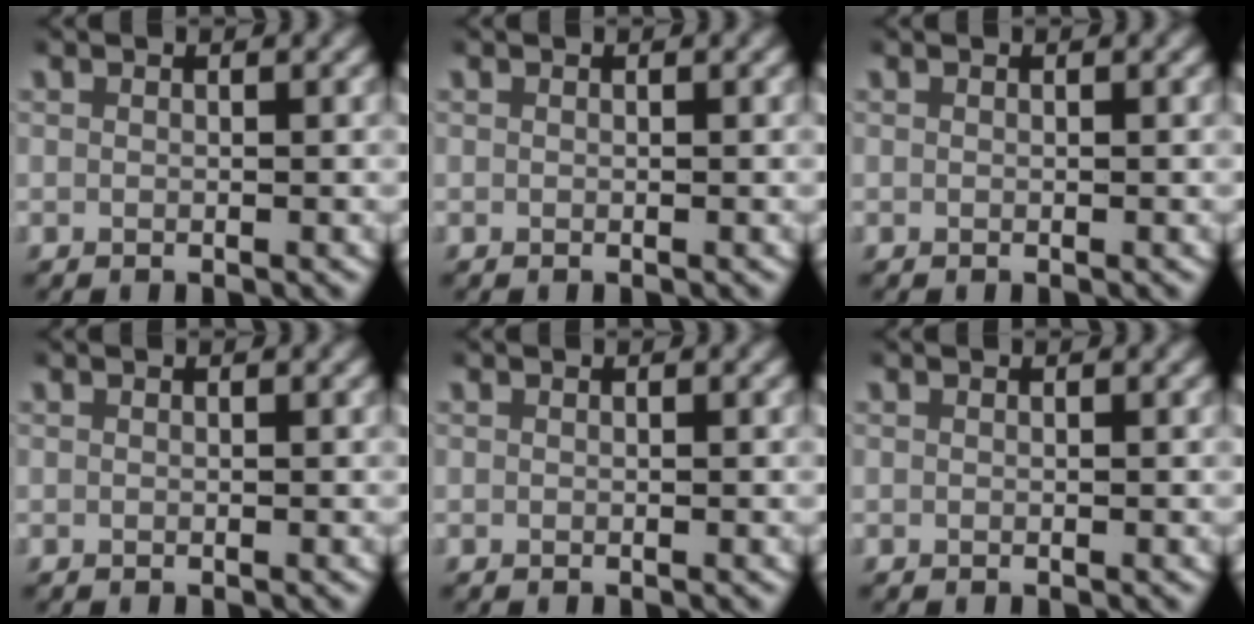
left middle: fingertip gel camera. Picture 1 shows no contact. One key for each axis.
{"total": 0.0}
{"total": 0.0}
{"total": 0.0}
{"total": 0.0}
{"total": 0.0}